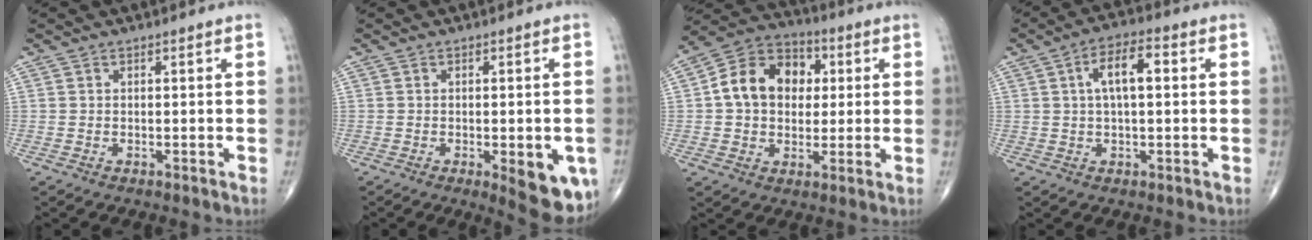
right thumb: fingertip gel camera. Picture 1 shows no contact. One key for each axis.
{"total": 8.3, "fx": -2.7, "fy": 2.9, "fz": 7.3, "tx": -0.068, "ty": -0.009, "tz": -0.029}
{"total": 14.0, "fx": 1.8, "fy": 10.8, "fz": 8.7, "tx": -0.114, "ty": 0.022, "tz": 0.022}
{"total": 7.4, "fx": 1.4, "fy": 3.1, "fz": 6.6, "tx": -0.111, "ty": 0.018, "tz": 0.018}